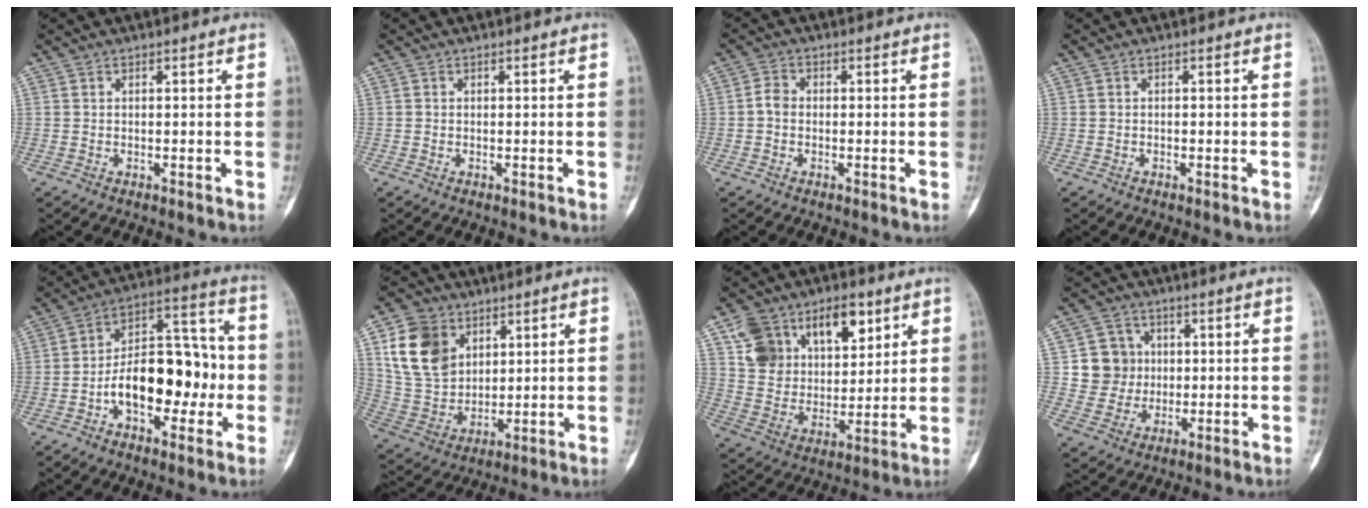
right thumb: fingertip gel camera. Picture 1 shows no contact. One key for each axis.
{"total": 0.0}
{"total": 2.4, "fx": -0.4, "fy": 1.9, "fz": 1.4, "tx": -0.022, "ty": 0.007, "tz": -0.015}
{"total": 0.0}
{"total": 17.1, "fx": -3.6, "fy": 9.8, "fz": 13.6, "tx": -0.185, "ty": 0.054, "tz": -0.060}
{"total": 14.1, "fx": 5.8, "fy": 10.6, "fz": 7.4, "tx": -0.116, "ty": -0.018, "tz": 0.121}
{"total": 17.5, "fx": 8.4, "fy": 11.5, "fz": 10.1, "tx": -0.128, "ty": -0.019, "tz": 0.157}
{"total": 8.2, "fx": 1.0, "fy": 7.9, "fz": 1.7, "tx": 0.010, "ty": 0.007, "tz": 0.017}